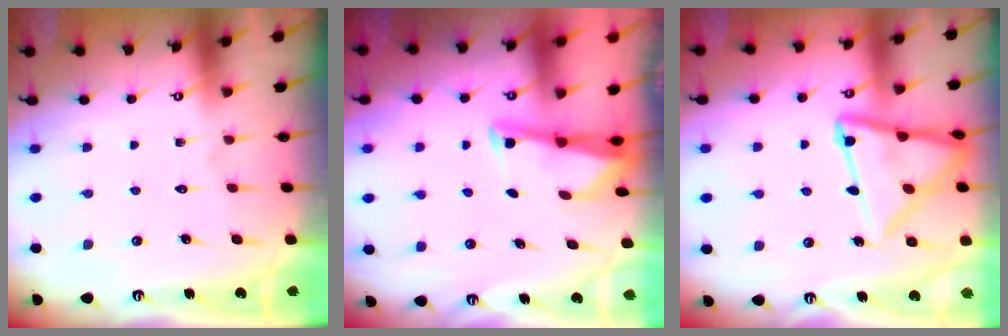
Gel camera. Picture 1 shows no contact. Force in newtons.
{"total": 2.9, "press": 2.9, "slide": 0.2}
{"total": 15.2, "press": 15.2, "slide": 1.4}